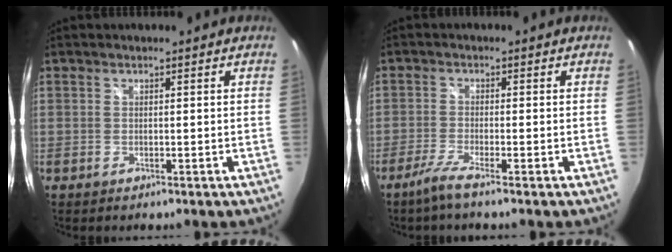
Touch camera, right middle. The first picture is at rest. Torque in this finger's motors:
{"motor_torque": [0.67, -0.64, 0.26, 0.05]}